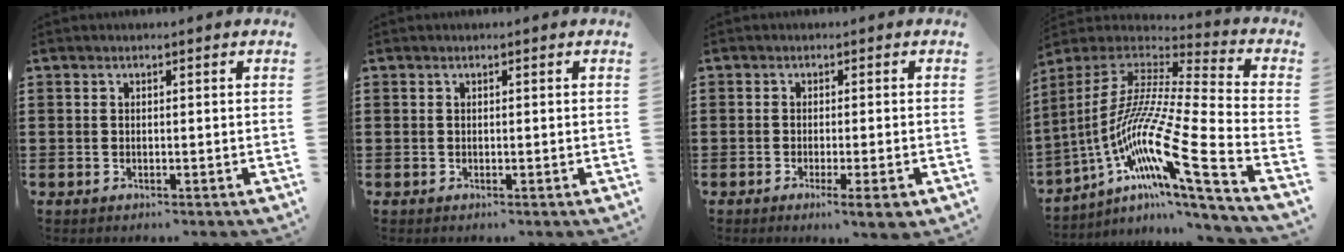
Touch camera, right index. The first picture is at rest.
{"total": 0.0}
{"total": 3.3, "force": [-1.7, 0.1, 2.9], "torque": [-0.052, -0.013, -0.028]}
{"total": 17.0, "force": [-8.0, 1.9, 14.9], "torque": [-0.315, -0.018, -0.157]}